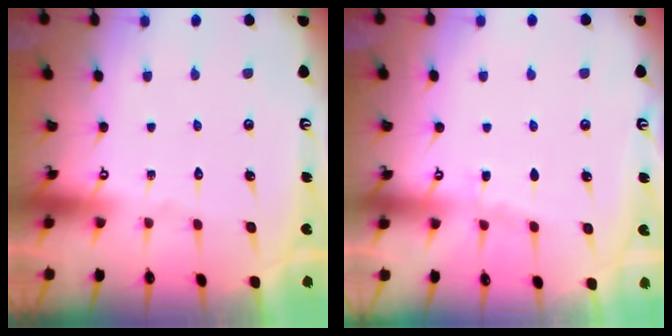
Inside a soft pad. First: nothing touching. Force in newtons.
{"total": 4.1, "press": 4.1, "slide": 0.5}